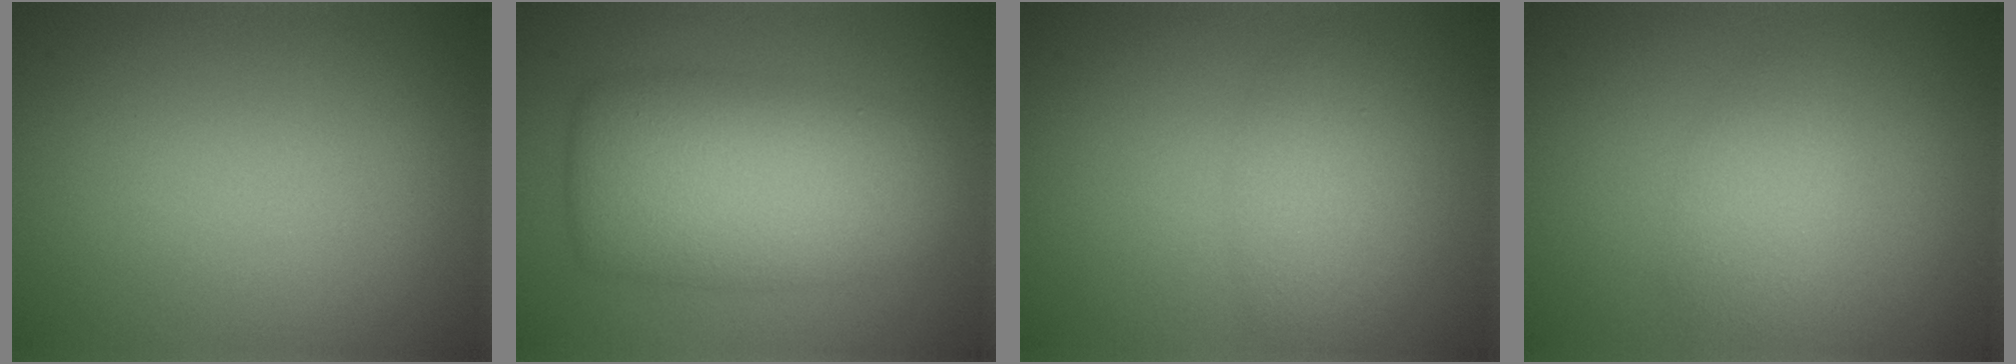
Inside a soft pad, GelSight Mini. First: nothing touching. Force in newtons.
{"total": 8.5, "press": 8.5, "slide": 0.1}
{"total": 2.7, "press": 2.7, "slide": 0.1}
{"total": 2.1, "press": 2.1, "slide": 0.1}